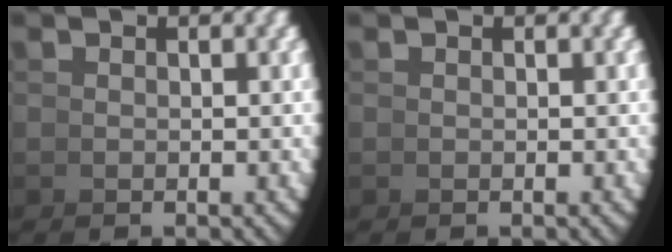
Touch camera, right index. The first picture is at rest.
{"total": 0.0}